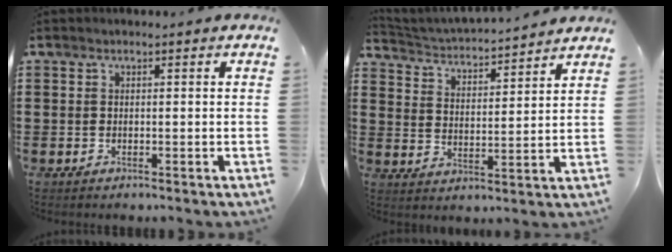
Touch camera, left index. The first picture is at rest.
{"total": 3.2, "force": [3.2, -0.2, 0.2], "torque": [-0.024, -0.031, 0.048]}